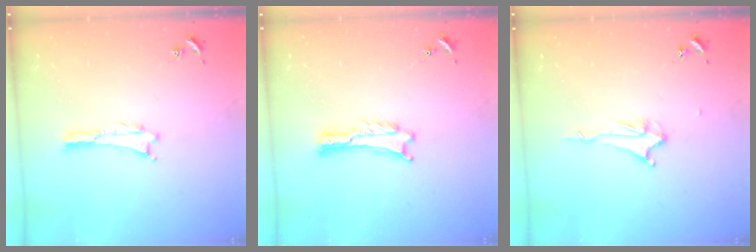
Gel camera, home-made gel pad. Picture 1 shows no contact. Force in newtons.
{"total": 0.0}
{"total": 2.2, "press": 2.2, "slide": 0.3}